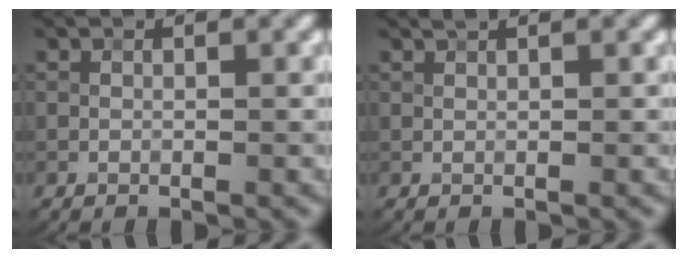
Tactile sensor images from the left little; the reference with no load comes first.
{"total": 0.5, "force": [0.4, 0.0, 0.3], "torque": [-0.006, 0.000, 0.007]}